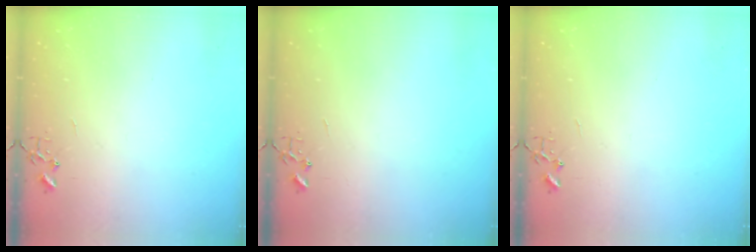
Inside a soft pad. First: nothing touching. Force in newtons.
{"total": 0.0}
{"total": 0.0}